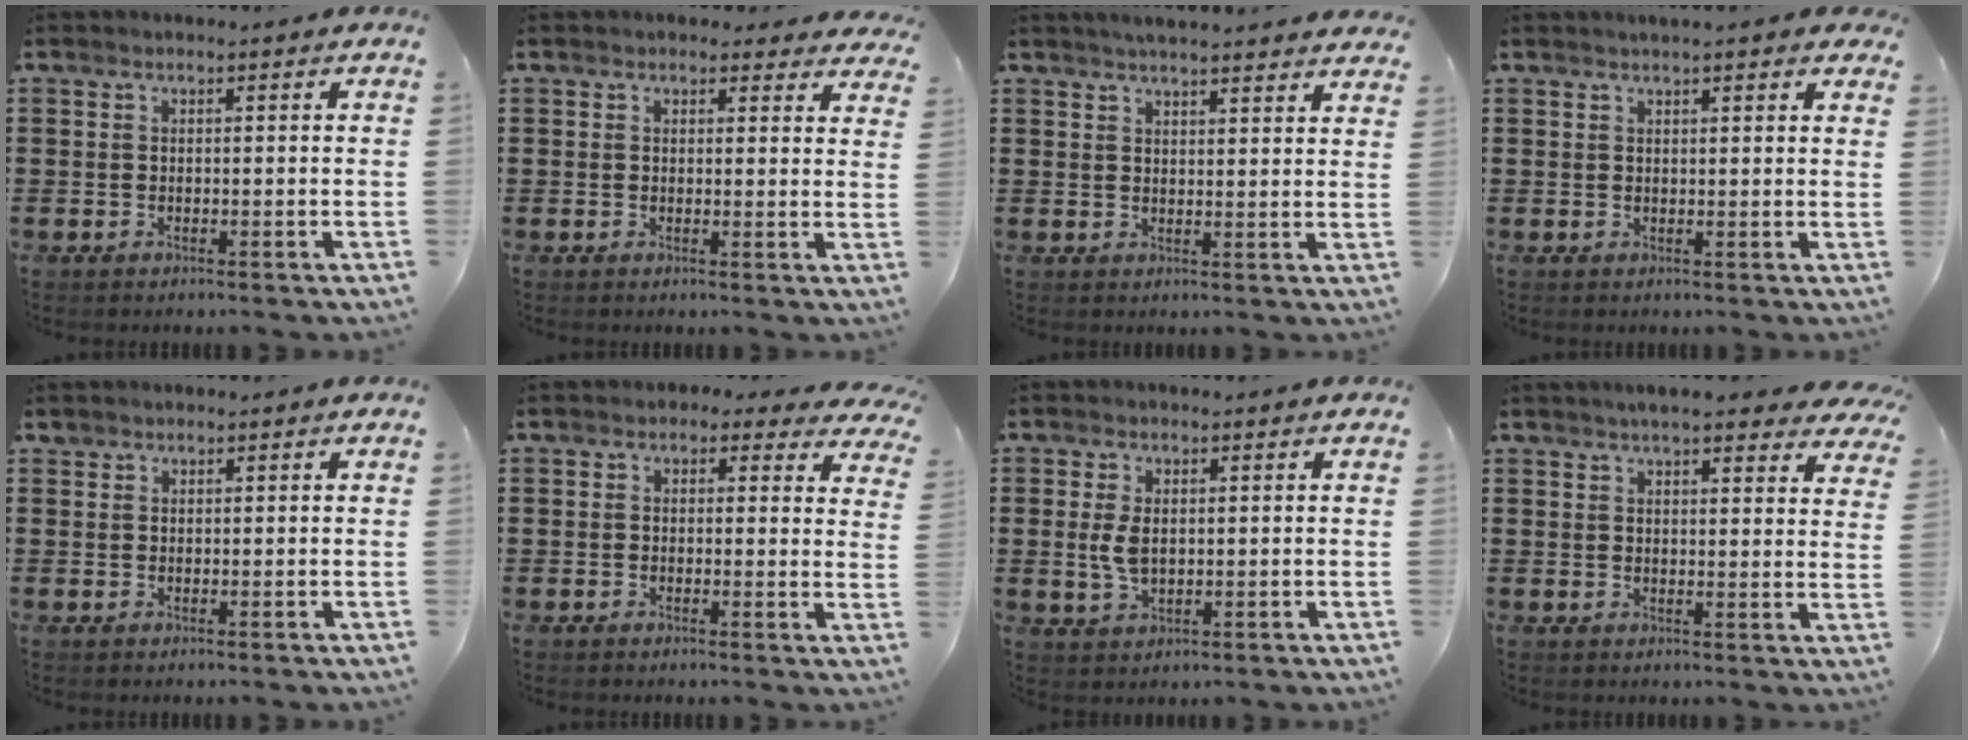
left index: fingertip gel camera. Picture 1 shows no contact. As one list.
[{"total": 2.1, "force": [1.8, 0.8, 0.4], "torque": [-0.005, -0.001, 0.032]}, {"total": 3.1, "force": [3.0, -0.2, 0.6], "torque": [-0.021, -0.007, 0.055]}, {"total": 1.7, "force": [1.5, 0.2, 0.8], "torque": [-0.018, 0.004, 0.027]}, {"total": 0.8, "force": [0.6, 0.4, 0.1], "torque": [-0.006, 0.002, 0.013]}, {"total": 1.8, "force": [1.1, 1.3, 0.8], "torque": [-0.016, 0.004, 0.016]}, {"total": 4.1, "force": [0.4, 2.3, 3.3], "torque": [-0.091, -0.002, -0.001]}, {"total": 5.0, "force": [4.5, 0.6, 2.1], "torque": [-0.047, -0.010, 0.081]}]